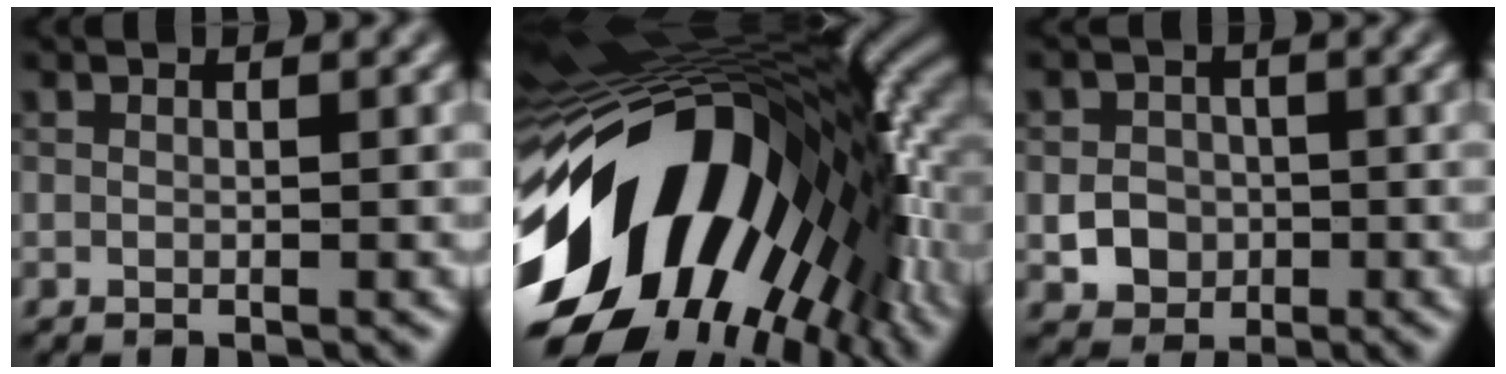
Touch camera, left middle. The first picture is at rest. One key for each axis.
{"total": 18.4, "fx": -4.2, "fy": 10.2, "fz": 14.7, "tx": -0.253, "ty": -0.025, "tz": -0.087}
{"total": 2.8, "fx": -0.7, "fy": 2.5, "fz": 1.1, "tx": -0.011, "ty": -0.001, "tz": -0.015}